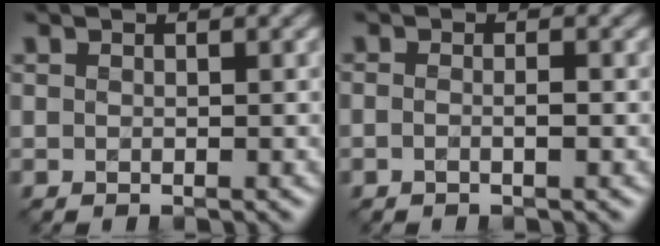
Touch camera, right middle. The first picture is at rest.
{"total": 1.2, "force": [-0.3, 0.3, 1.1], "torque": [-0.015, -0.004, -0.008]}